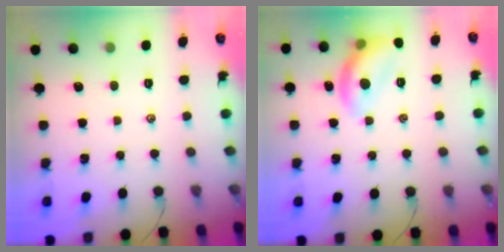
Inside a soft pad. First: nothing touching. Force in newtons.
{"total": 12.7, "press": 12.7, "slide": 0.8}